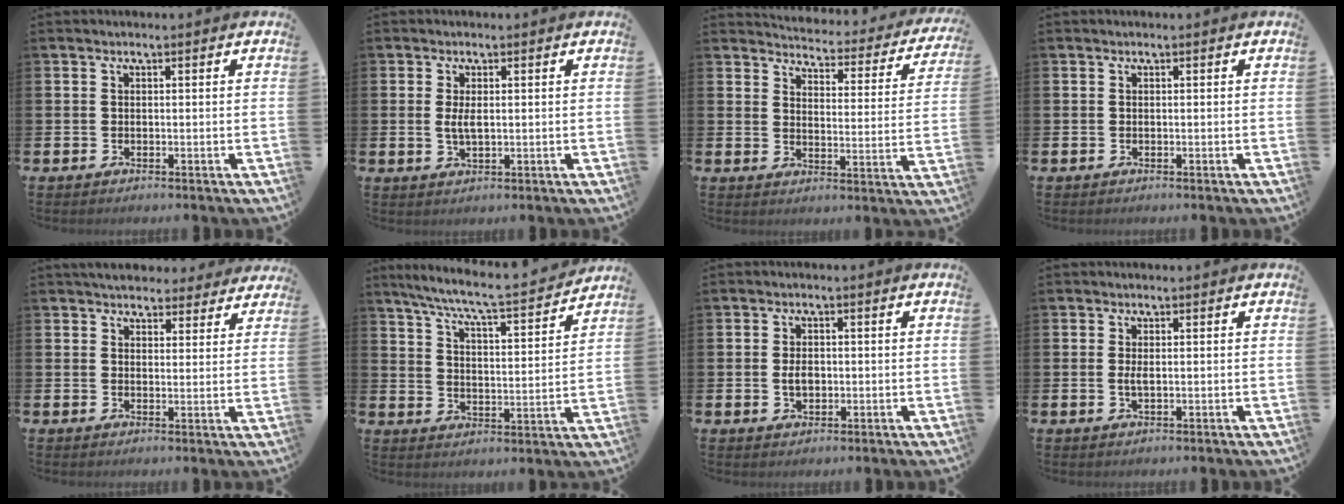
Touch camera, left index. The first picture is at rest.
{"total": 2.4, "force": [0.4, 0.9, 2.2], "torque": [-0.043, 0.002, 0.005]}
{"total": 3.8, "force": [3.7, 0.8, 0.6], "torque": [-0.029, -0.038, 0.054]}
{"total": 0.0}
{"total": 4.9, "force": [4.6, 1.6, 0.3], "torque": [-0.013, -0.027, 0.083]}
{"total": 7.5, "force": [6.9, 0.0, 3.0], "torque": [-0.087, -0.052, 0.116]}
{"total": 2.4, "force": [0.0, 1.6, 1.8], "torque": [-0.027, 0.002, -0.003]}
{"total": 1.4, "force": [0.1, 0.5, 1.3], "torque": [-0.024, 0.001, 0.001]}